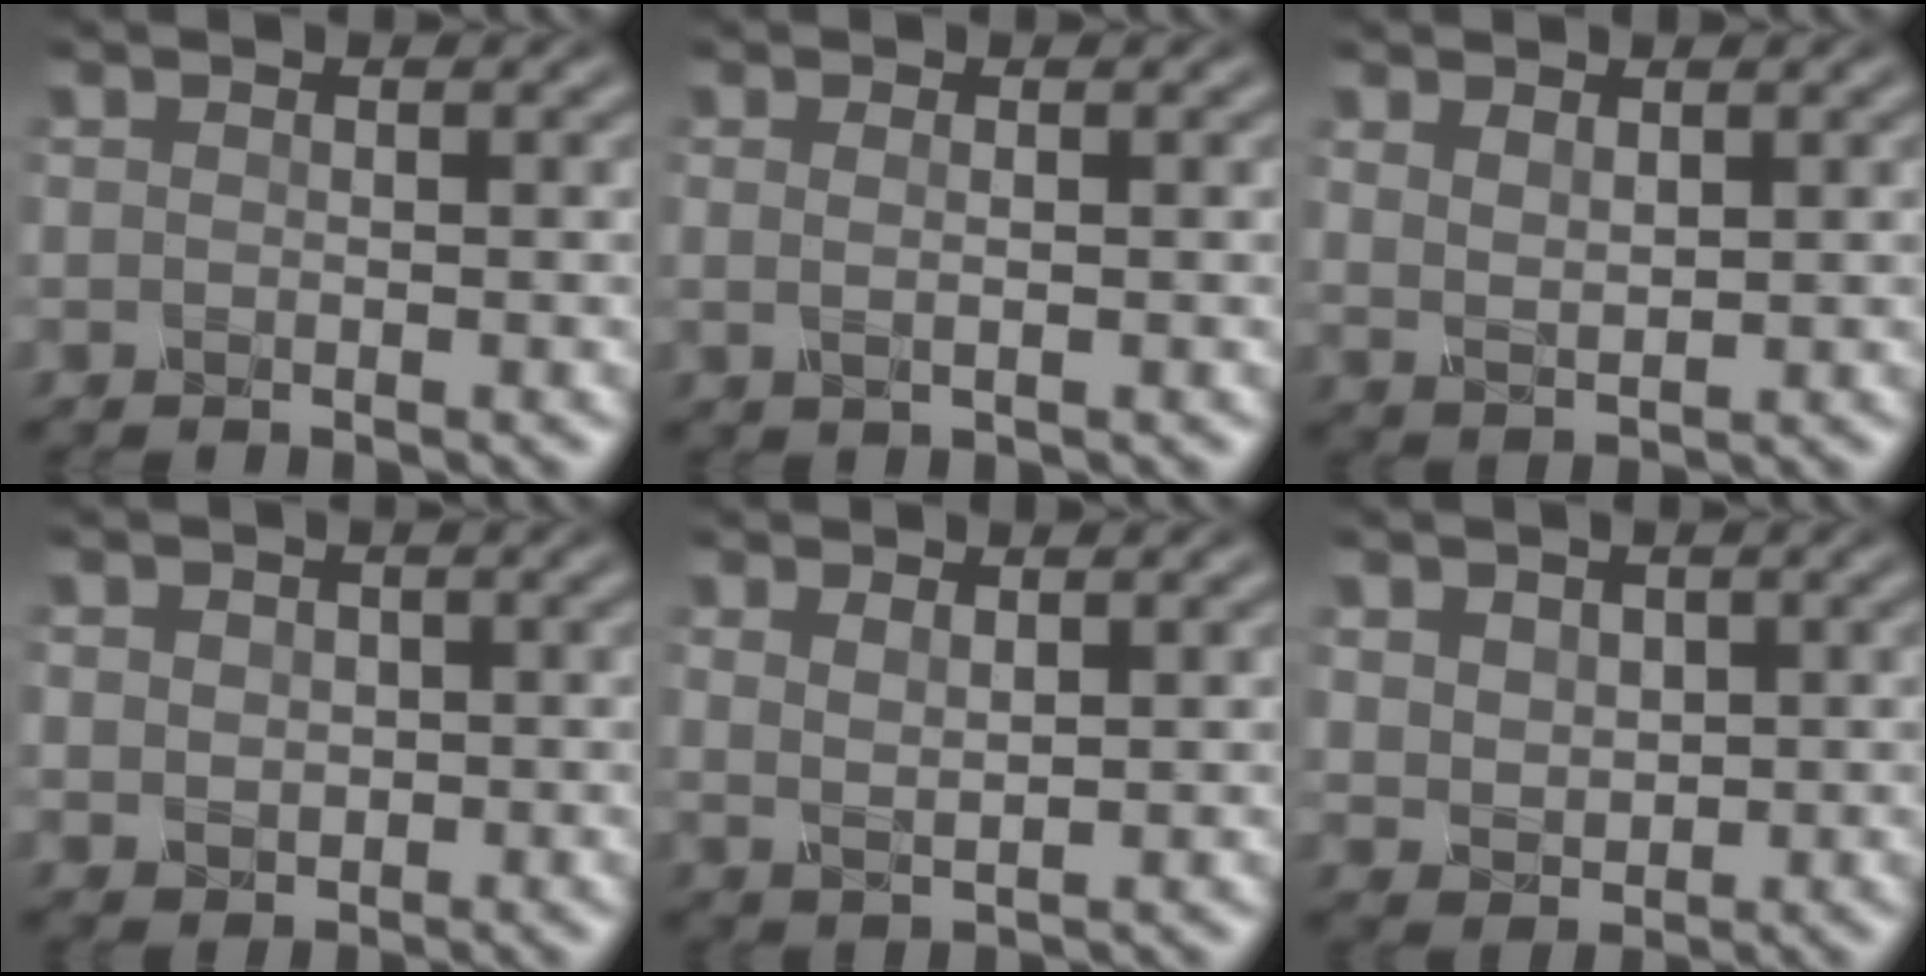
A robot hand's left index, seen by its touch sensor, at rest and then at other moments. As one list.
[{"total": 1.0, "force": [0.2, 0.3, 0.9], "torque": [-0.017, -0.001, 0.001]}, {"total": 2.0, "force": [1.2, 0.9, 1.3], "torque": [-0.031, -0.006, 0.029]}, {"total": 1.8, "force": [0.3, 1.6, 0.8], "torque": [-0.017, -0.002, 0.006]}, {"total": 1.7, "force": [1.1, 0.6, 1.2], "torque": [-0.027, -0.007, 0.025]}, {"total": 2.6, "force": [0.9, 2.0, 1.2], "torque": [-0.034, -0.004, 0.017]}]